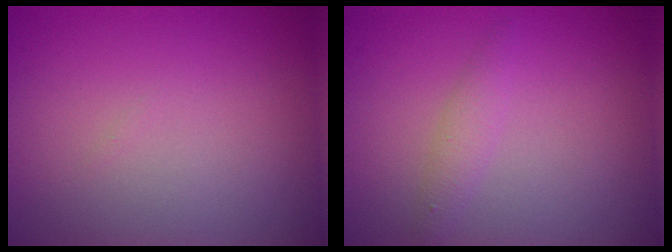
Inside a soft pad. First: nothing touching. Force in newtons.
{"total": 1.4, "press": 1.4, "slide": 0.0}